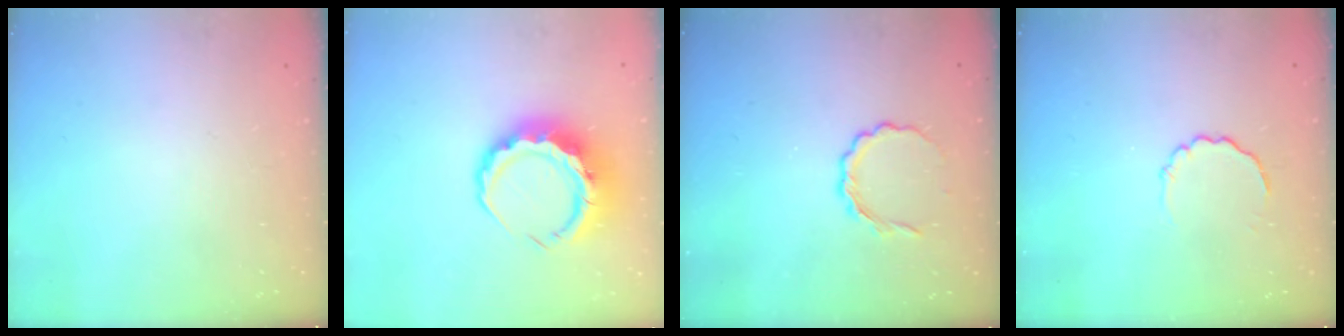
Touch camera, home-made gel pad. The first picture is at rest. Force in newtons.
{"total": 9.3, "press": 9.1, "slide": 1.7}
{"total": 4.8, "press": 4.6, "slide": 1.2}
{"total": 3.3, "press": 3.1, "slide": 1.0}